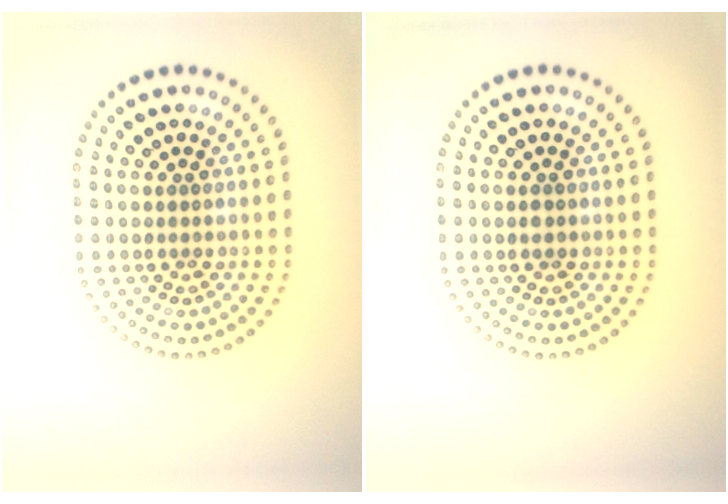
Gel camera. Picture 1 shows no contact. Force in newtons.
{"total": 0.9, "press": 0.9, "slide": 0.1}